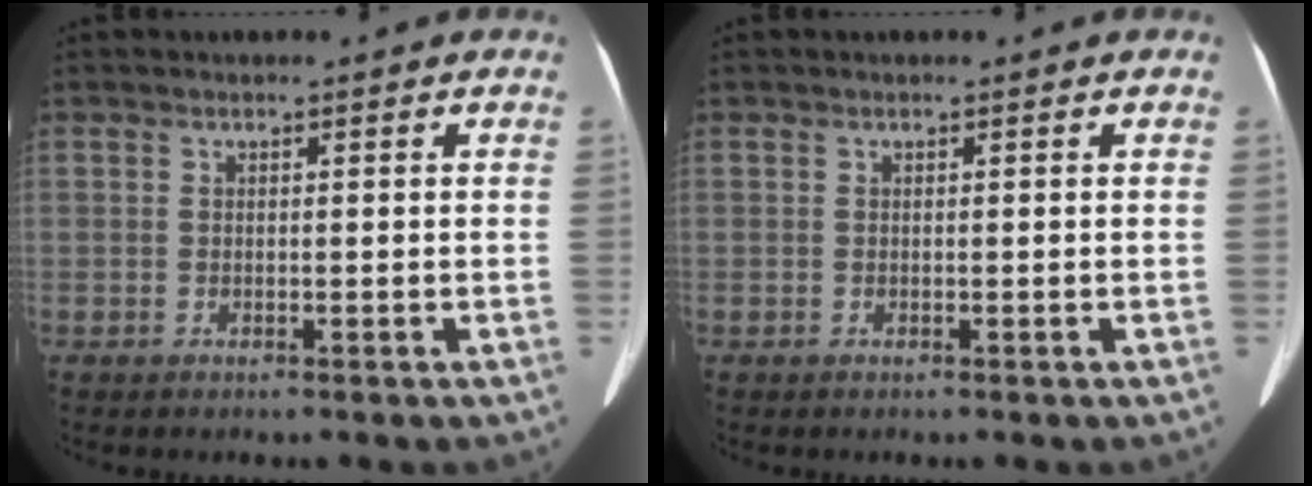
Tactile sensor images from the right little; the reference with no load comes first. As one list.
[{"total": 0.0}]